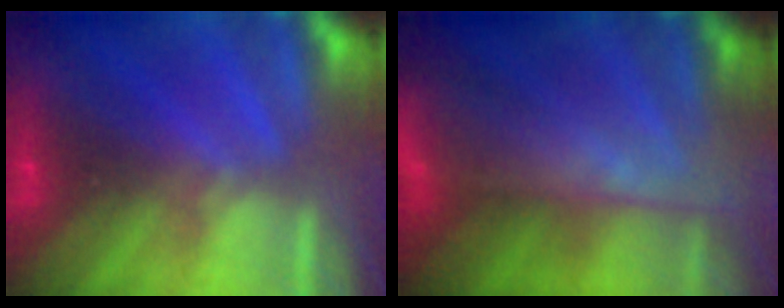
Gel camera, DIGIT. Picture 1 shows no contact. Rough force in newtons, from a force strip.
{"total": 6.6}